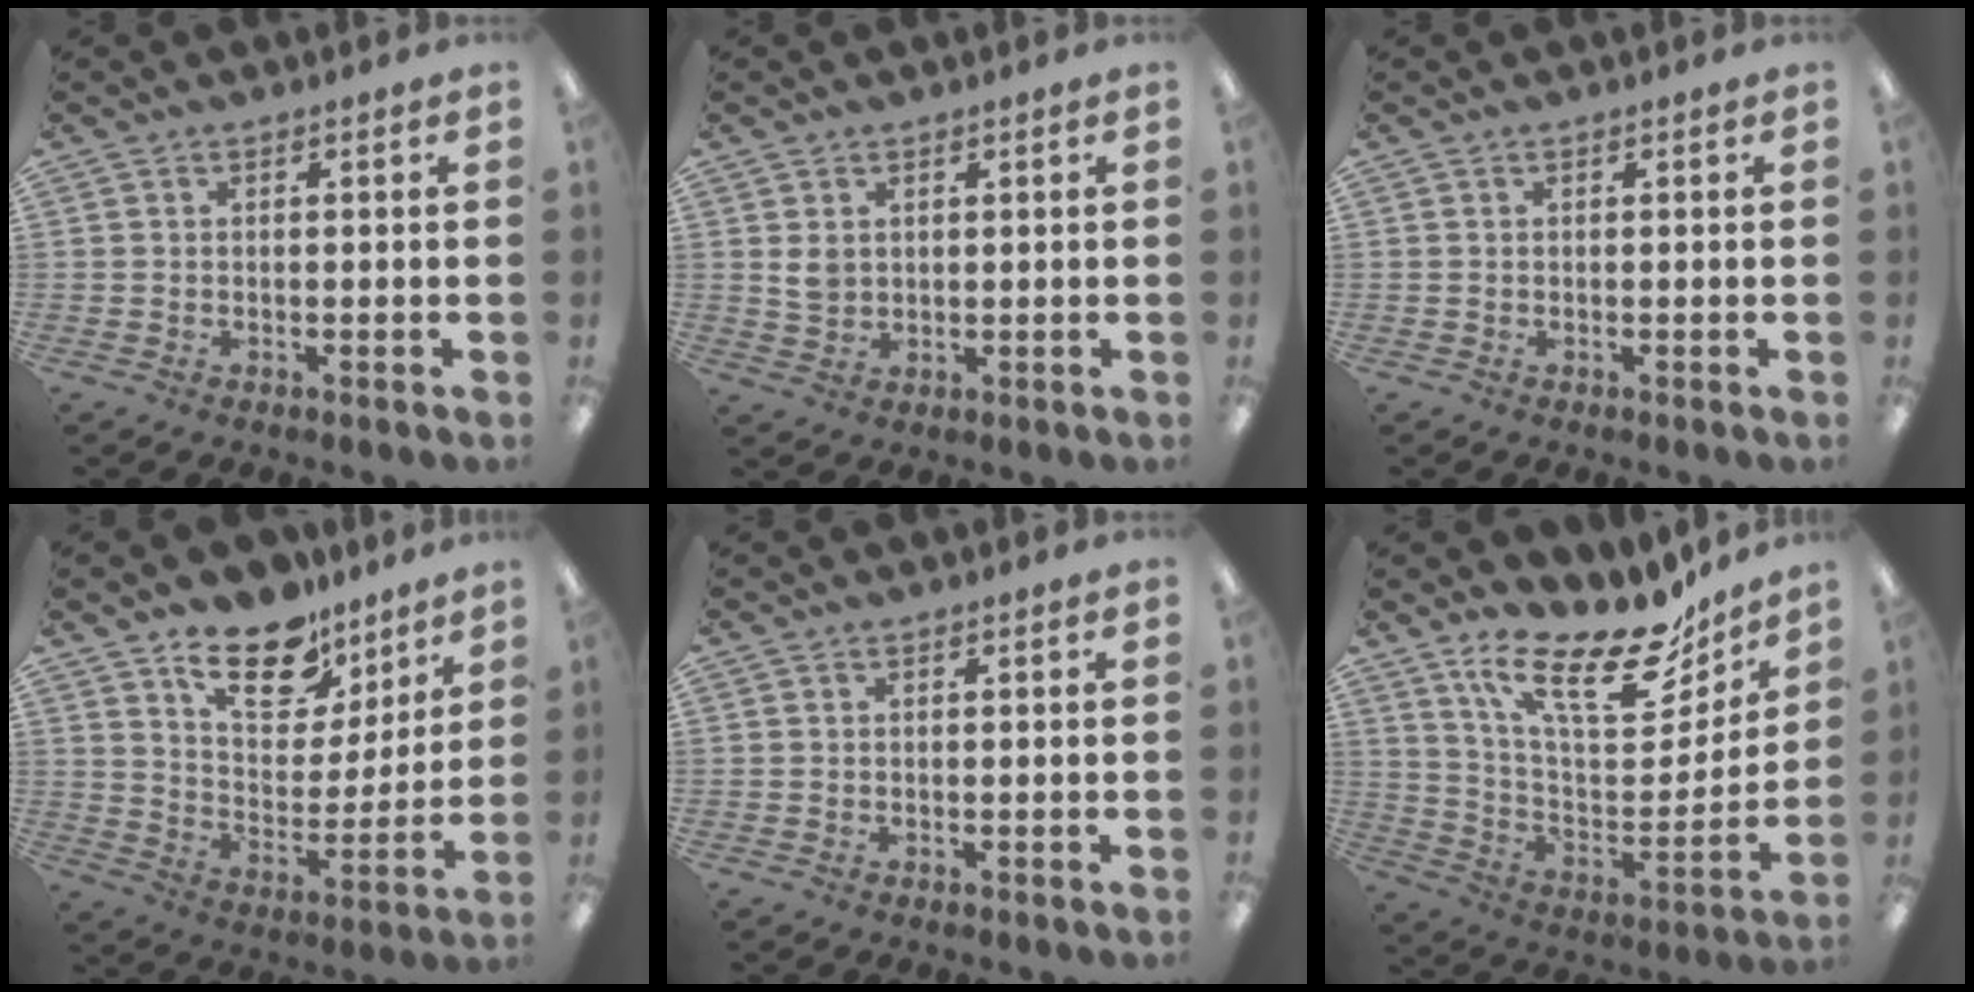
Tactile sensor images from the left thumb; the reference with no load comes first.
{"total": 3.7, "force": [1.5, 3.0, 1.6], "torque": [-0.027, 0.000, 0.028]}
{"total": 0.0}
{"total": 14.9, "force": [11.1, 7.6, 6.4], "torque": [-0.103, -0.070, 0.202]}
{"total": 0.0}
{"total": 21.8, "force": [15.9, 7.5, 12.9], "torque": [-0.199, -0.110, 0.267]}